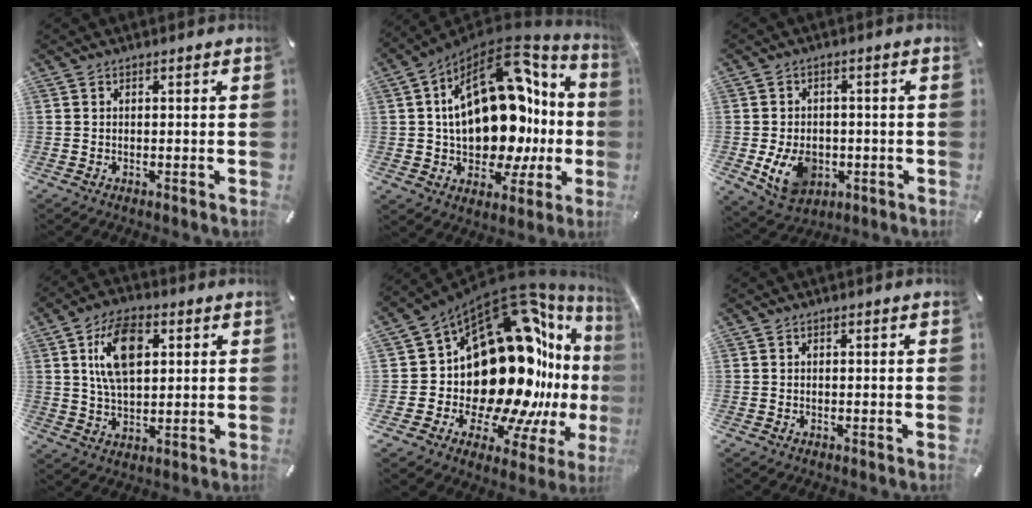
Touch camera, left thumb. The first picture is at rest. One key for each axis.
{"total": 25.3, "fx": 3.1, "fy": 15.6, "fz": 19.7, "tx": -0.325, "ty": -0.041, "tz": 0.061}
{"total": 9.7, "fx": -2.4, "fy": 7.5, "fz": 5.7, "tx": -0.117, "ty": 0.007, "tz": -0.042}
{"total": 12.3, "fx": 3.8, "fy": 7.1, "fz": 9.3, "tx": -0.181, "ty": 0.001, "tz": 0.062}
{"total": 29.6, "fx": 2.2, "fy": 17.3, "fz": 23.8, "tx": -0.311, "ty": -0.135, "tz": 0.100}
{"total": 0.0}